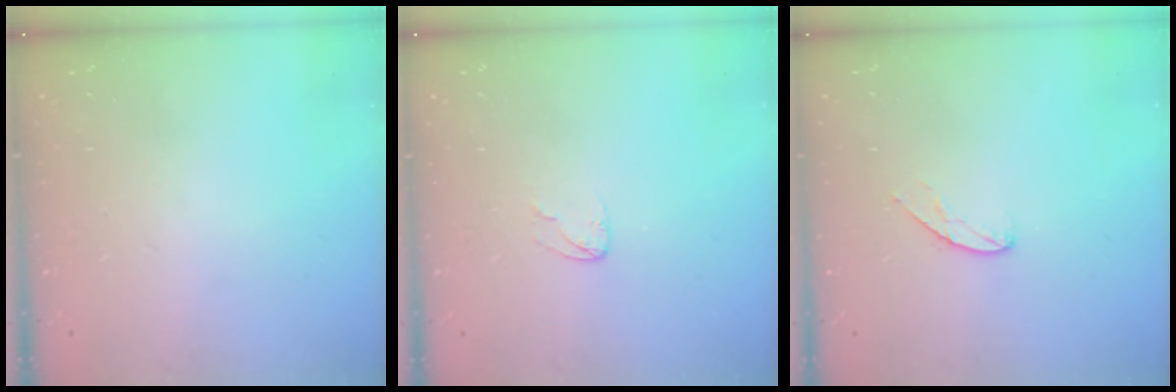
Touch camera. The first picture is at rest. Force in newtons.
{"total": 3.0, "press": 3.0, "slide": 0.2}
{"total": 6.9, "press": 6.9, "slide": 0.5}